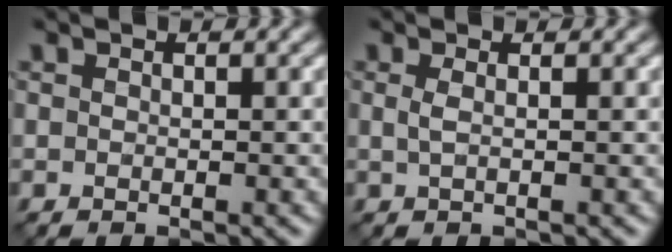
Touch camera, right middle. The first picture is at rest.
{"total": 1.0, "force": [0.1, 0.4, 1.0], "torque": [-0.018, 0.002, 0.001]}